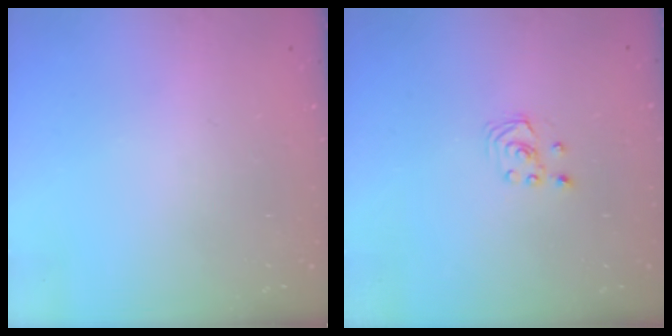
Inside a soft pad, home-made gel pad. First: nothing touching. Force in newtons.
{"total": 1.8, "press": 1.8, "slide": 0.2}